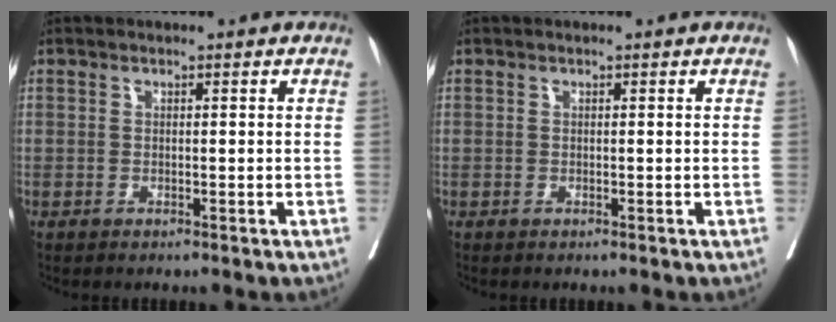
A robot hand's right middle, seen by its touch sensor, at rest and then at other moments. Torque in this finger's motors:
{"motor_torque": [-0.29, 0.02, 0.03, 0.00]}